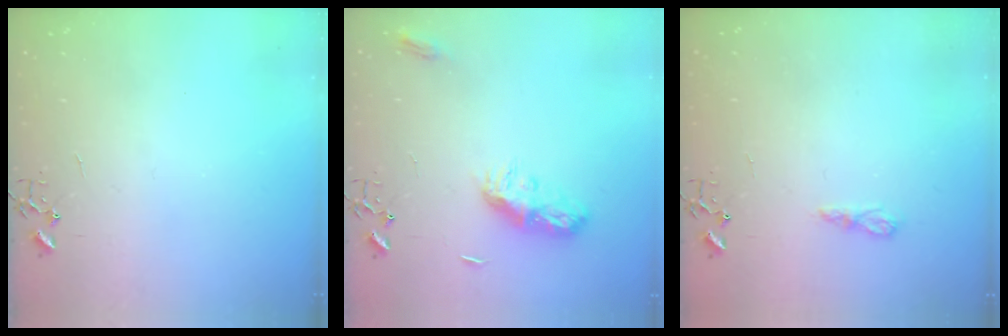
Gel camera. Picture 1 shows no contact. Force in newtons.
{"total": 9.9, "press": 9.9, "slide": 0.1}
{"total": 5.5, "press": 5.5, "slide": 0.6}